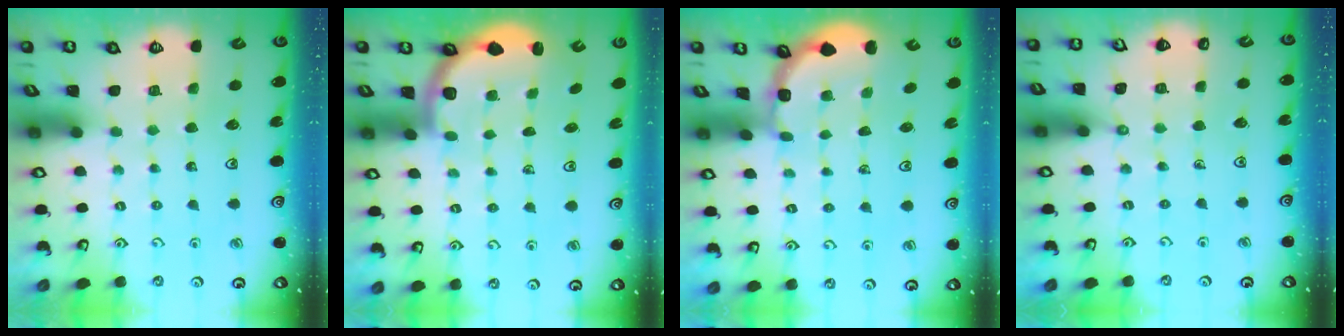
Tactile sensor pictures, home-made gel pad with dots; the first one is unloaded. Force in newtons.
{"total": 2.6, "press": 2.5, "slide": 0.6}
{"total": 2.1, "press": 2.1, "slide": 0.1}
{"total": 2.5, "press": 2.5, "slide": 0.4}